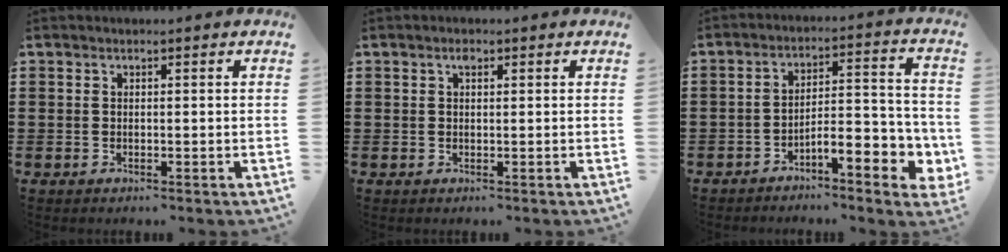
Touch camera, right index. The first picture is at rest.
{"total": 1.1, "force": [0.5, 0.5, 0.8], "torque": [-0.018, 0.004, 0.008]}
{"total": 6.3, "force": [-3.8, 1.6, 4.8], "torque": [-0.074, -0.014, -0.073]}